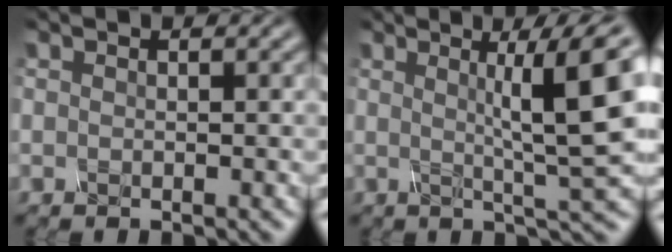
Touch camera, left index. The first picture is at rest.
{"total": 9.3, "force": [2.3, 1.2, 8.9], "torque": [-0.110, 0.010, 0.034]}